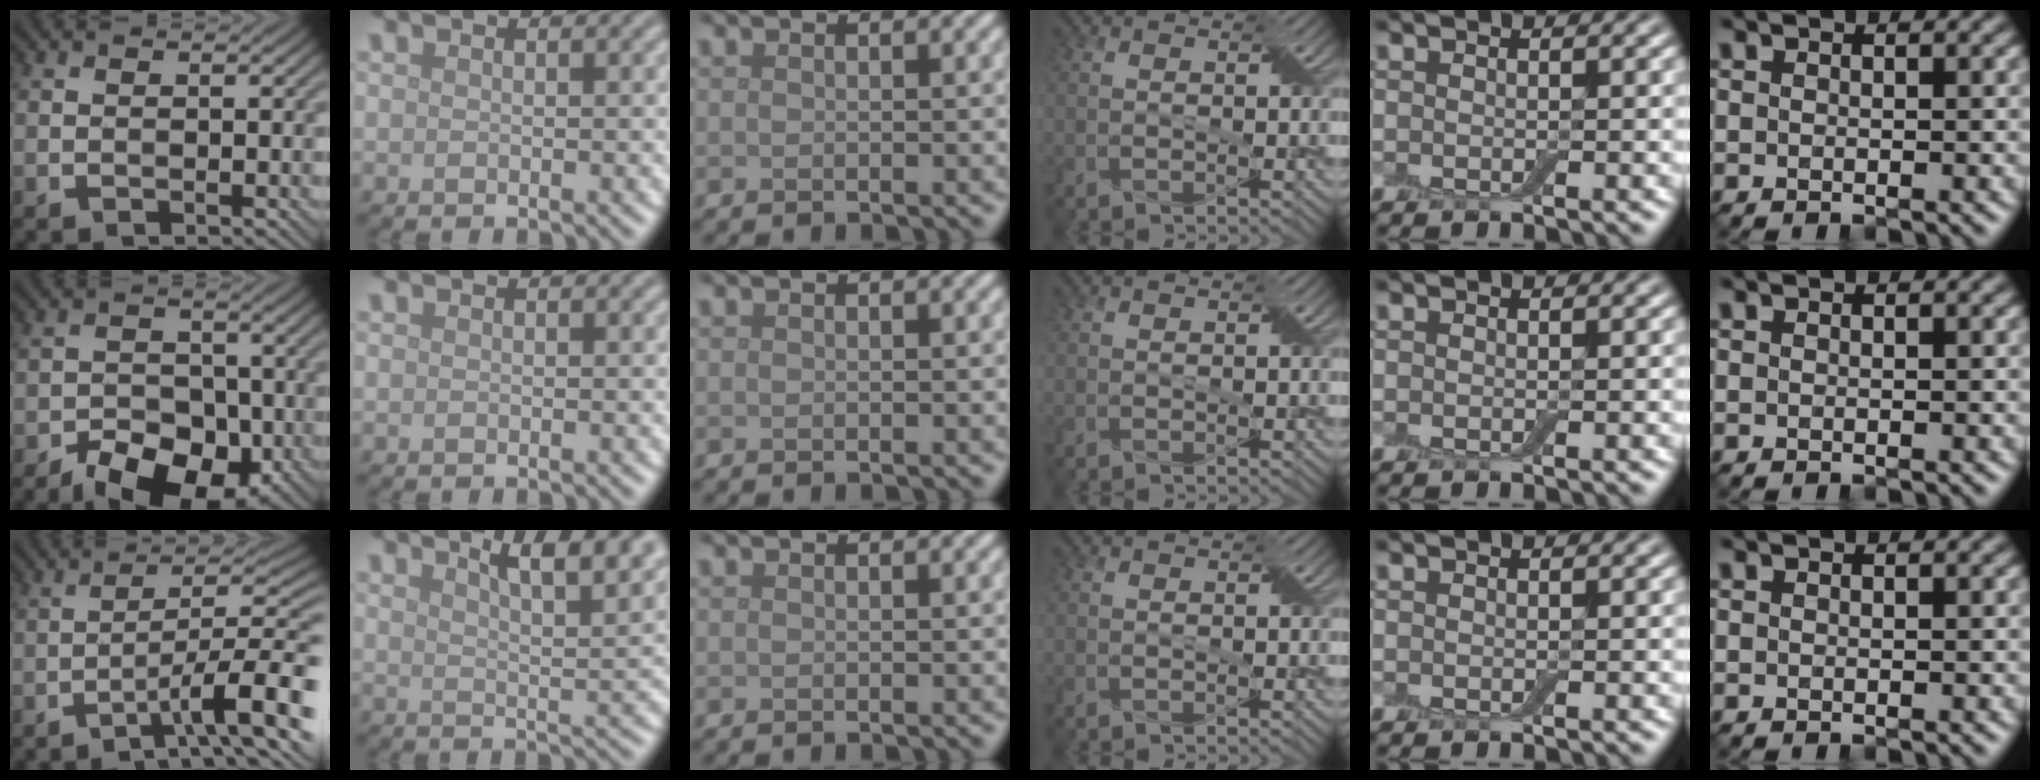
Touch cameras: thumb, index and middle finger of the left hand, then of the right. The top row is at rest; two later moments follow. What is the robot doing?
{"motion": "wrap", "object": "cling film"}